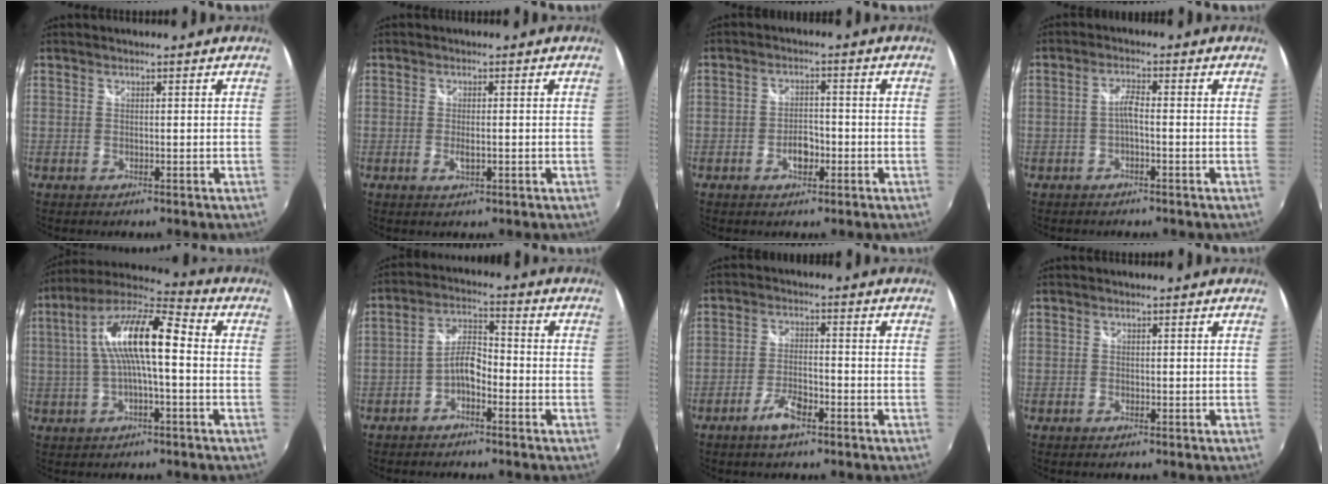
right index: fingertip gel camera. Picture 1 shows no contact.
{"total": 2.2, "force": [-0.6, 0.9, 1.9], "torque": [-0.034, -0.006, -0.008]}
{"total": 4.1, "force": [-1.8, 2.5, 2.7], "torque": [-0.049, 0.002, -0.028]}
{"total": 2.4, "force": [-0.9, 0.4, 2.2], "torque": [-0.047, 0.007, -0.018]}
{"total": 14.4, "force": [0.5, 3.6, 13.9], "torque": [-0.260, 0.024, 0.002]}
{"total": 5.2, "force": [-2.9, 2.3, 3.7], "torque": [-0.076, 0.016, -0.055]}
{"total": 5.4, "force": [-3.5, 1.6, 3.8], "torque": [-0.085, -0.002, -0.063]}
{"total": 0.0}